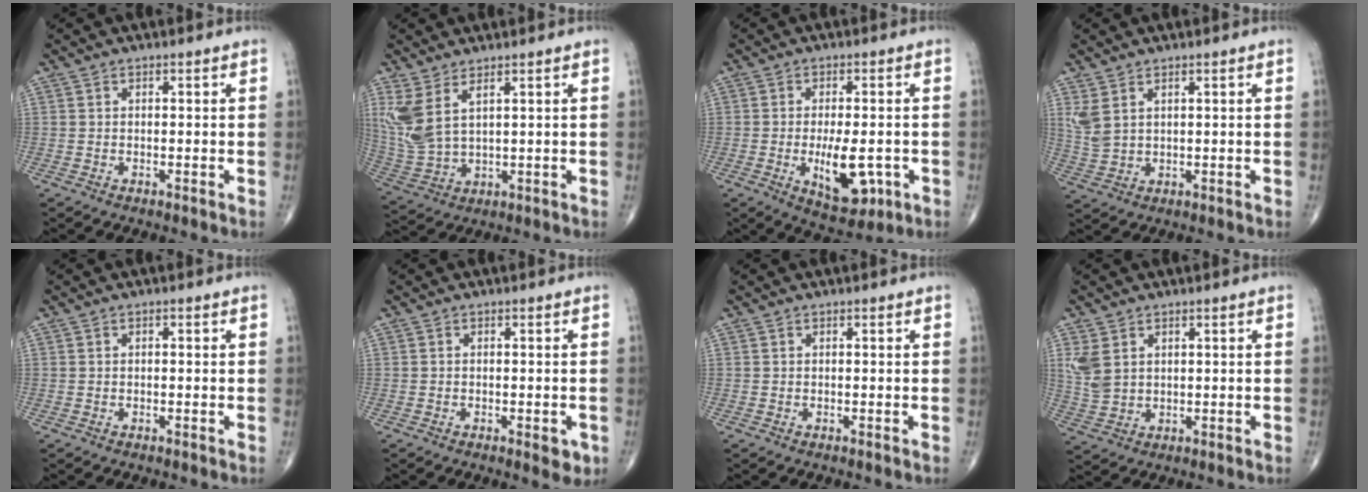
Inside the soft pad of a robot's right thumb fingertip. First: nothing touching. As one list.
[{"total": 8.8, "force": [4.1, 3.6, 6.9], "torque": [-0.170, -0.018, 0.097]}, {"total": 10.0, "force": [-2.5, 4.5, 8.5], "torque": [-0.120, -0.008, -0.027]}, {"total": 4.2, "force": [2.2, 2.1, 3.0], "torque": [-0.069, -0.006, 0.056]}, {"total": 0.0}, {"total": 2.9, "force": [-1.0, 1.2, 2.4], "torque": [-0.021, -0.003, -0.010]}, {"total": 0.0}, {"total": 5.3, "force": [2.0, 3.7, 3.3], "torque": [-0.069, -0.006, 0.051]}]